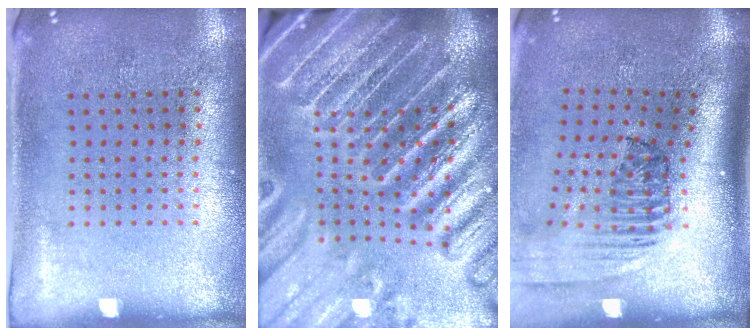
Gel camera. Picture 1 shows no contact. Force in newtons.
{"total": 5.5, "press": 4.8, "slide": 2.7}
{"total": 2.4, "press": 1.5, "slide": 1.8}